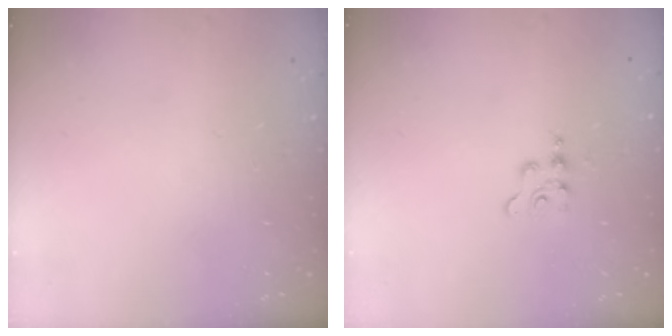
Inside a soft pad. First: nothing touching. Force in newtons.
{"total": 3.6, "press": 3.6, "slide": 0.4}